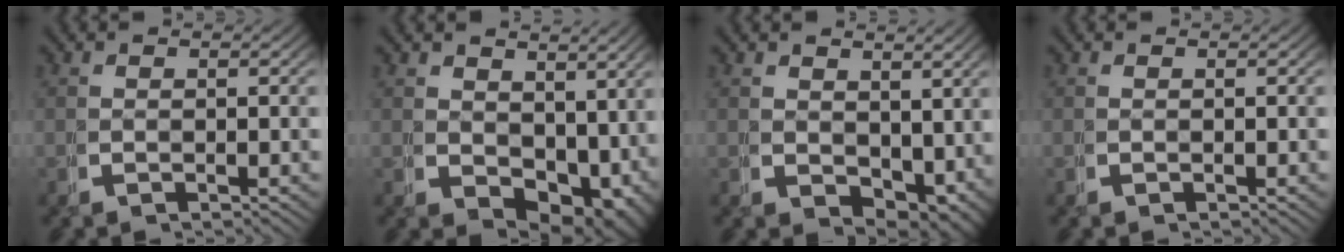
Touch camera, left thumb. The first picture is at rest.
{"total": 5.4, "force": [-0.2, 3.6, 4.0], "torque": [-0.045, -0.031, 0.016]}
{"total": 3.4, "force": [0.7, 2.4, 2.3], "torque": [-0.027, -0.023, 0.026]}
{"total": 0.0}